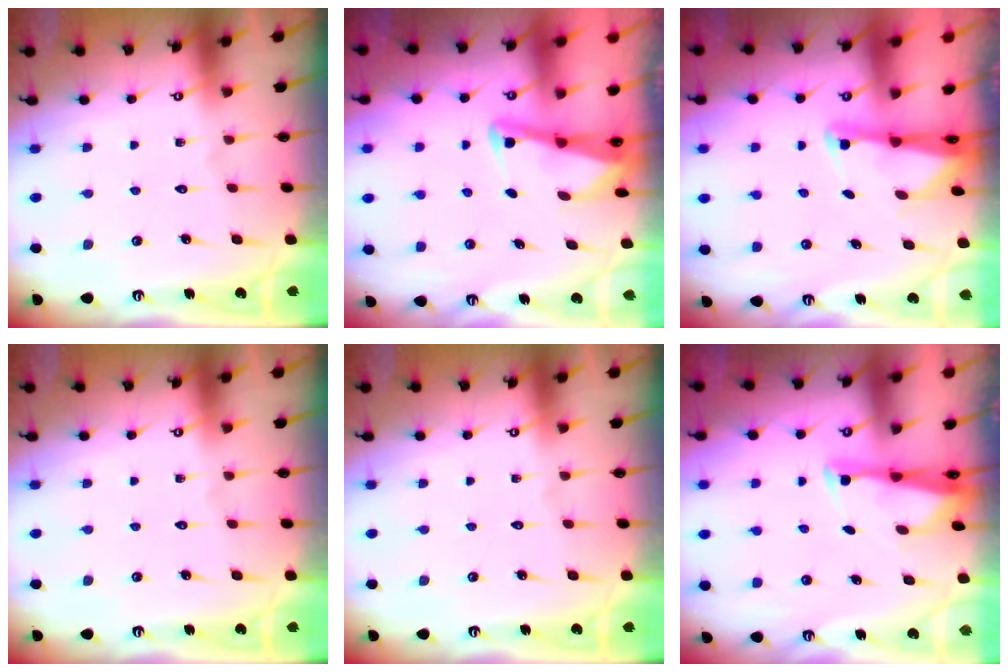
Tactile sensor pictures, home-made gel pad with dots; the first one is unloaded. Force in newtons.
{"total": 2.8, "press": 2.8, "slide": 0.4}
{"total": 1.8, "press": 1.8, "slide": 0.3}
{"total": 0.0}
{"total": 0.0}
{"total": 2.7, "press": 2.6, "slide": 0.7}